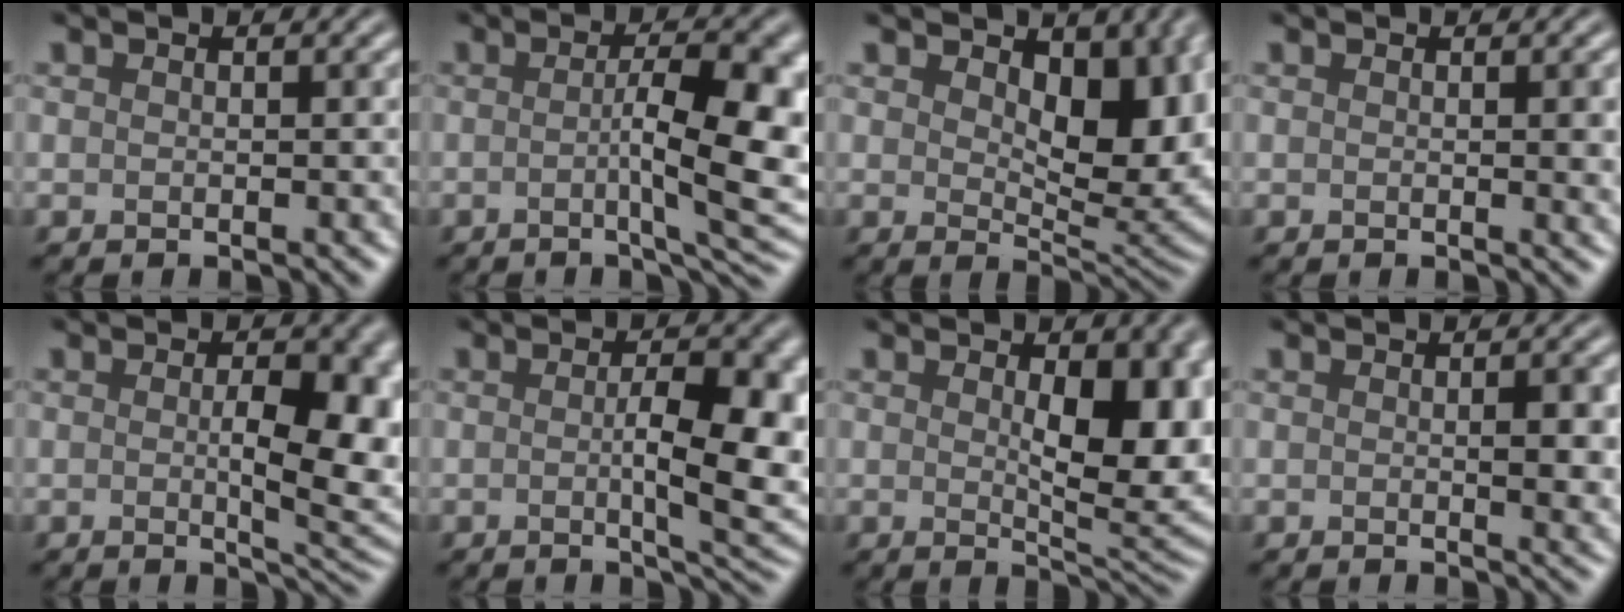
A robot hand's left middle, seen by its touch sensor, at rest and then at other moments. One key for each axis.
{"total": 8.5, "fx": -0.4, "fy": 2.2, "fz": 8.2, "tx": -0.105, "ty": -0.001, "tz": -0.003}
{"total": 8.1, "fx": 2.0, "fy": 4.6, "fz": 6.4, "tx": -0.097, "ty": -0.013, "tz": 0.033}
{"total": 1.7, "fx": 0.2, "fy": 0.4, "fz": 1.7, "tx": -0.018, "ty": 0.000, "tz": 0.000}
{"total": 6.5, "fx": -0.2, "fy": 2.3, "fz": 6.1, "tx": -0.077, "ty": -0.010, "tz": 0.005}
{"total": 7.1, "fx": -0.3, "fy": 2.0, "fz": 6.8, "tx": -0.097, "ty": -0.008, "tz": 0.001}
{"total": 7.7, "fx": 0.9, "fy": 3.4, "fz": 6.9, "tx": -0.096, "ty": -0.012, "tz": 0.024}
{"total": 2.7, "fx": 0.1, "fy": 0.6, "fz": 2.6, "tx": -0.035, "ty": -0.004, "tz": 0.003}